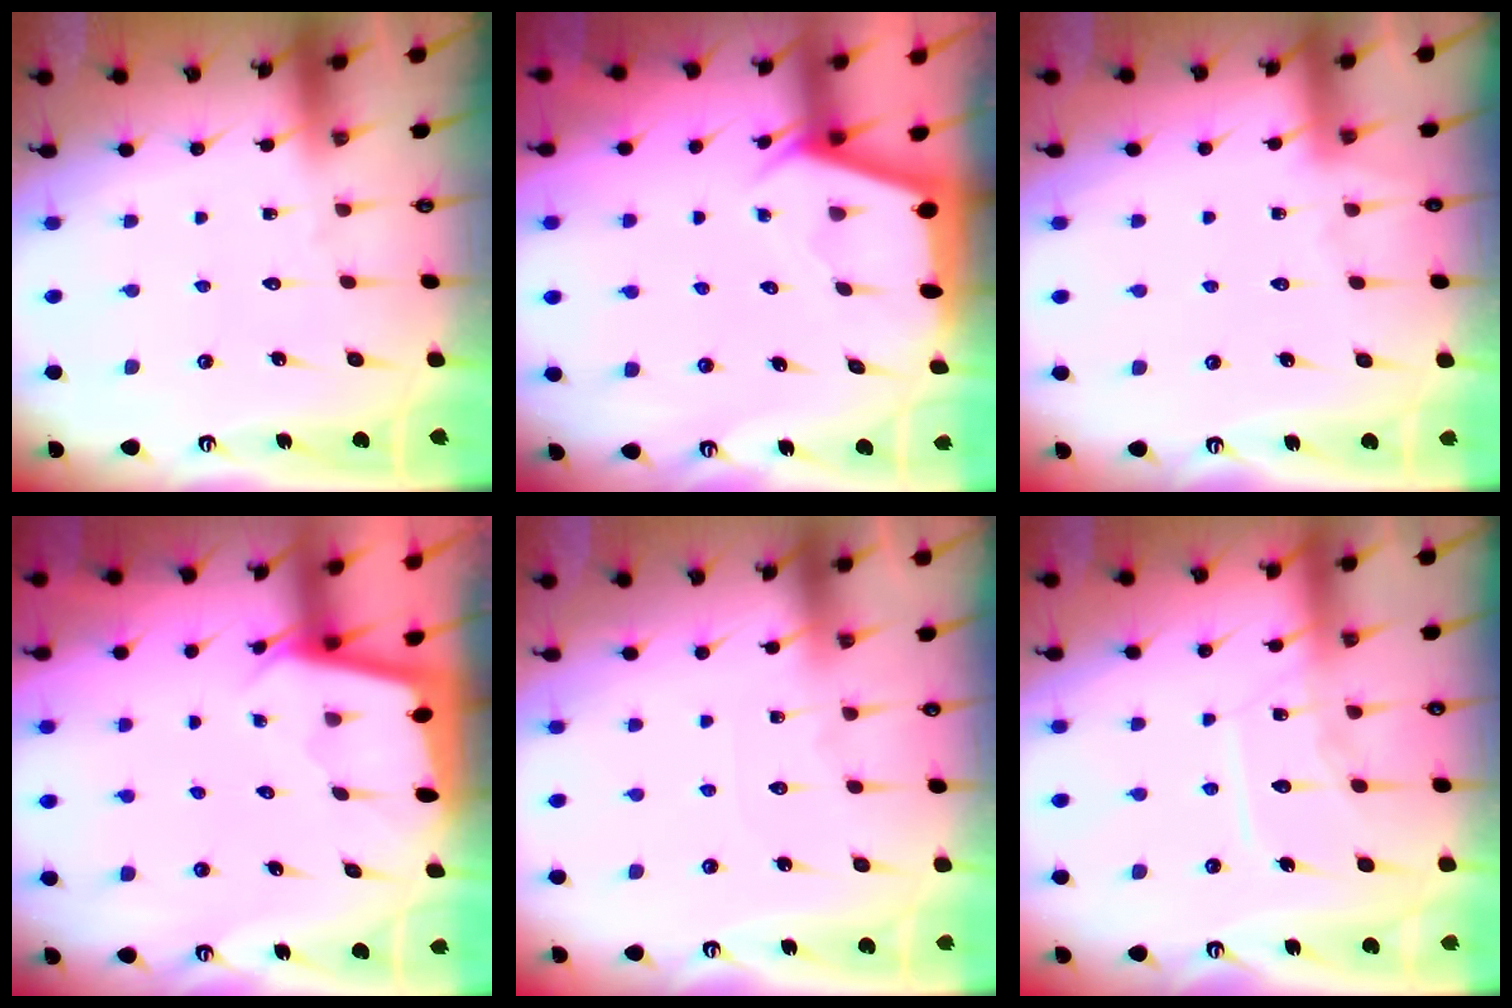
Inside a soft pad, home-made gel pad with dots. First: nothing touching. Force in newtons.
{"total": 2.2, "press": 2.2, "slide": 0.3}
{"total": 2.5, "press": 2.5, "slide": 0.4}
{"total": 1.8, "press": 1.8, "slide": 0.1}
{"total": 5.9, "press": 5.8, "slide": 0.8}
{"total": 9.6, "press": 9.5, "slide": 1.0}